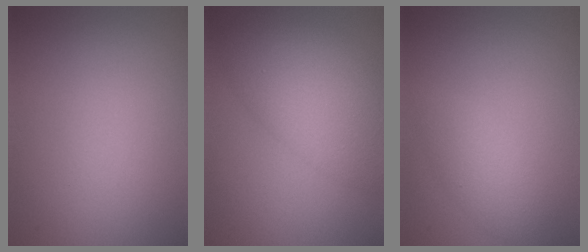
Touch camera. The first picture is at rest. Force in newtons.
{"total": 7.7, "press": 7.7, "slide": 0.4}
{"total": 1.7, "press": 1.7, "slide": 0.0}